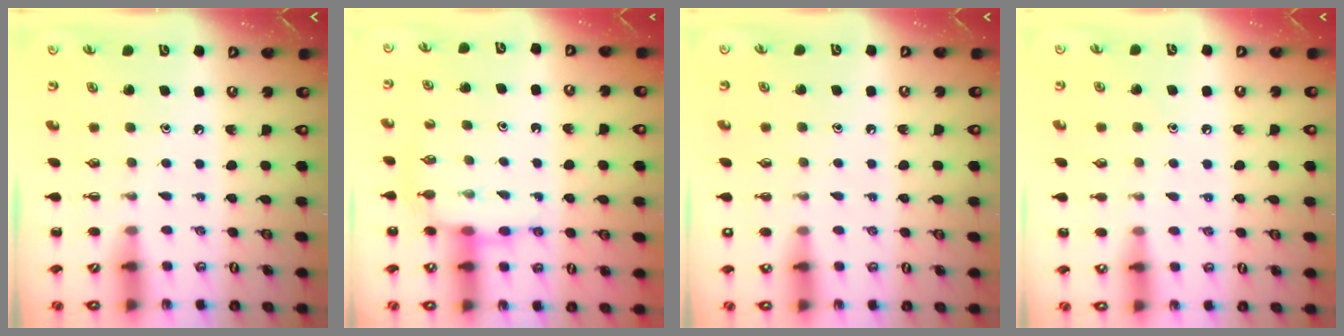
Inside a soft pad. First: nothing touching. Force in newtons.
{"total": 7.9, "press": 7.8, "slide": 0.8}
{"total": 1.8, "press": 1.8, "slide": 0.3}
{"total": 5.4, "press": 5.2, "slide": 1.7}